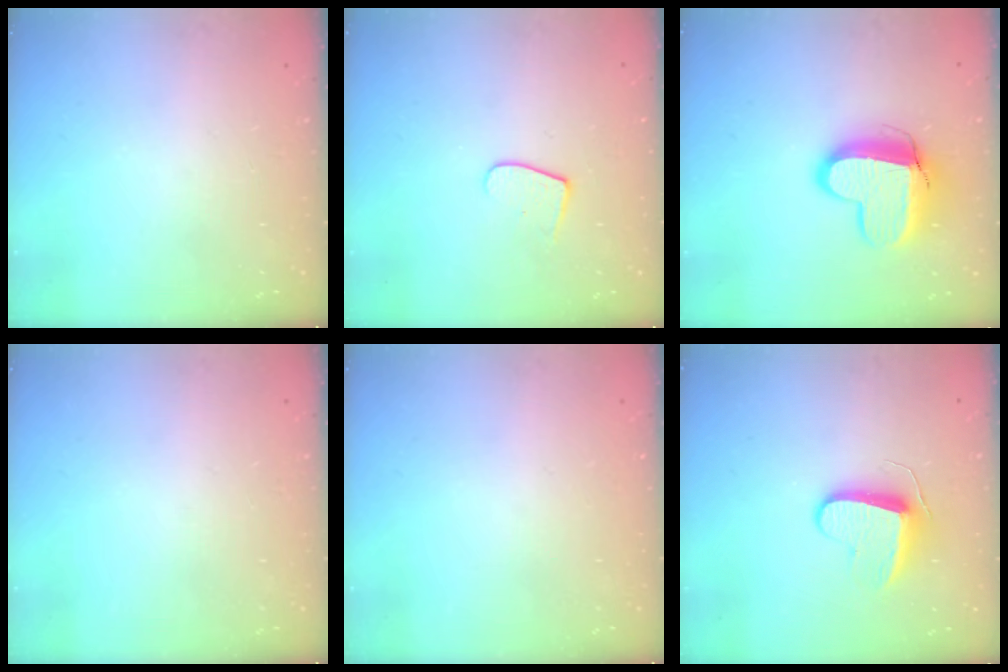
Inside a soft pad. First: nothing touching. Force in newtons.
{"total": 6.7, "press": 6.7, "slide": 0.6}
{"total": 12.8, "press": 12.8, "slide": 1.3}
{"total": 0.0}
{"total": 0.0}
{"total": 8.9, "press": 8.9, "slide": 0.1}